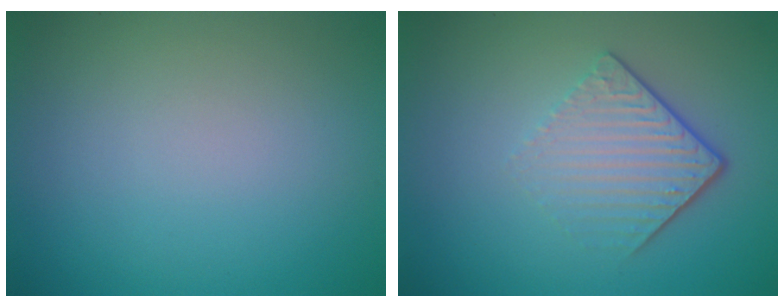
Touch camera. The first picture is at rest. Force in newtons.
{"total": 4.3, "press": 2.9, "slide": 3.2}